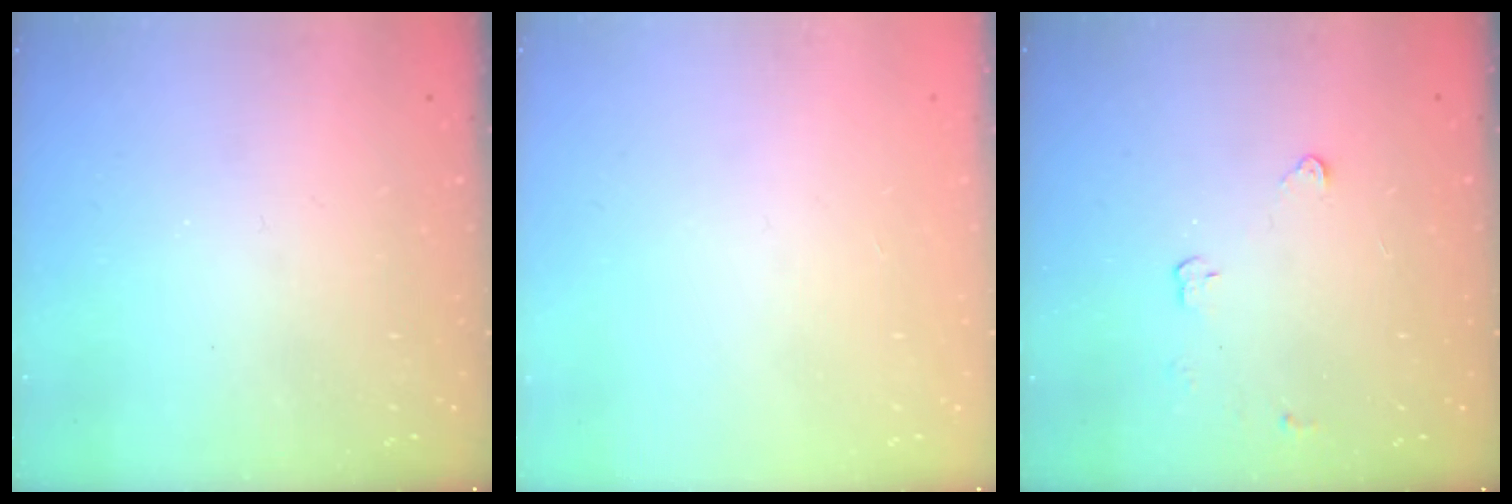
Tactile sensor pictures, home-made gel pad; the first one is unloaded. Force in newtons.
{"total": 0.0}
{"total": 2.9, "press": 2.9, "slide": 0.4}